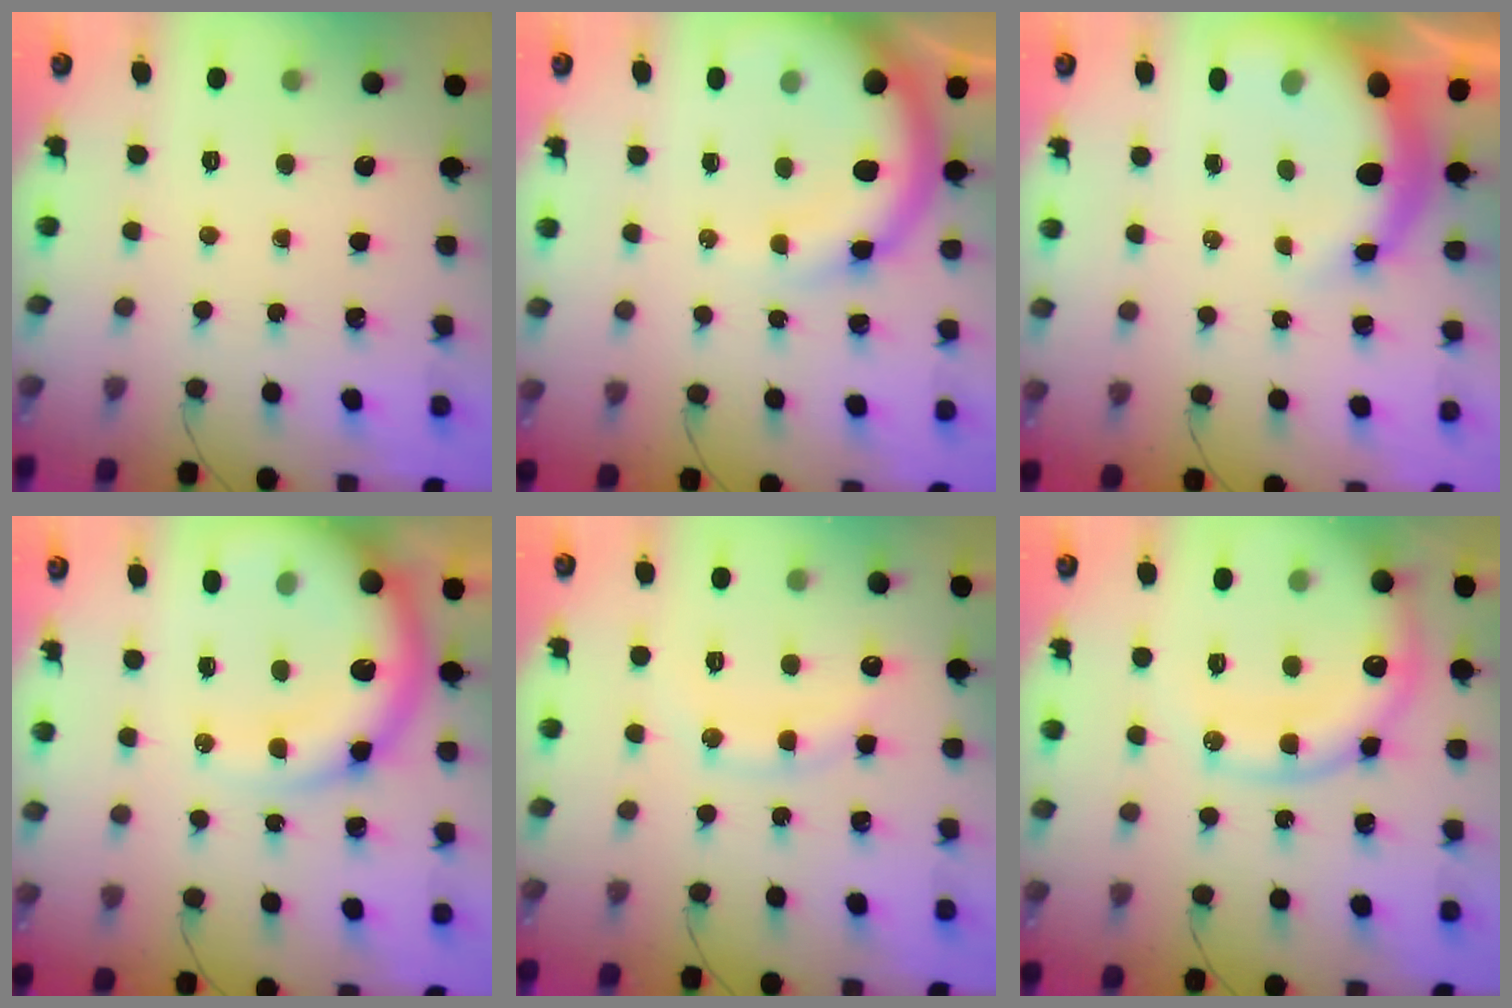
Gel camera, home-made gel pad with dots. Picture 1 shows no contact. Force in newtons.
{"total": 11.1, "press": 10.9, "slide": 2.2}
{"total": 8.4, "press": 8.2, "slide": 2.0}
{"total": 18.9, "press": 18.5, "slide": 3.9}
{"total": 11.5, "press": 11.5, "slide": 0.7}
{"total": 19.1, "press": 18.7, "slide": 3.7}